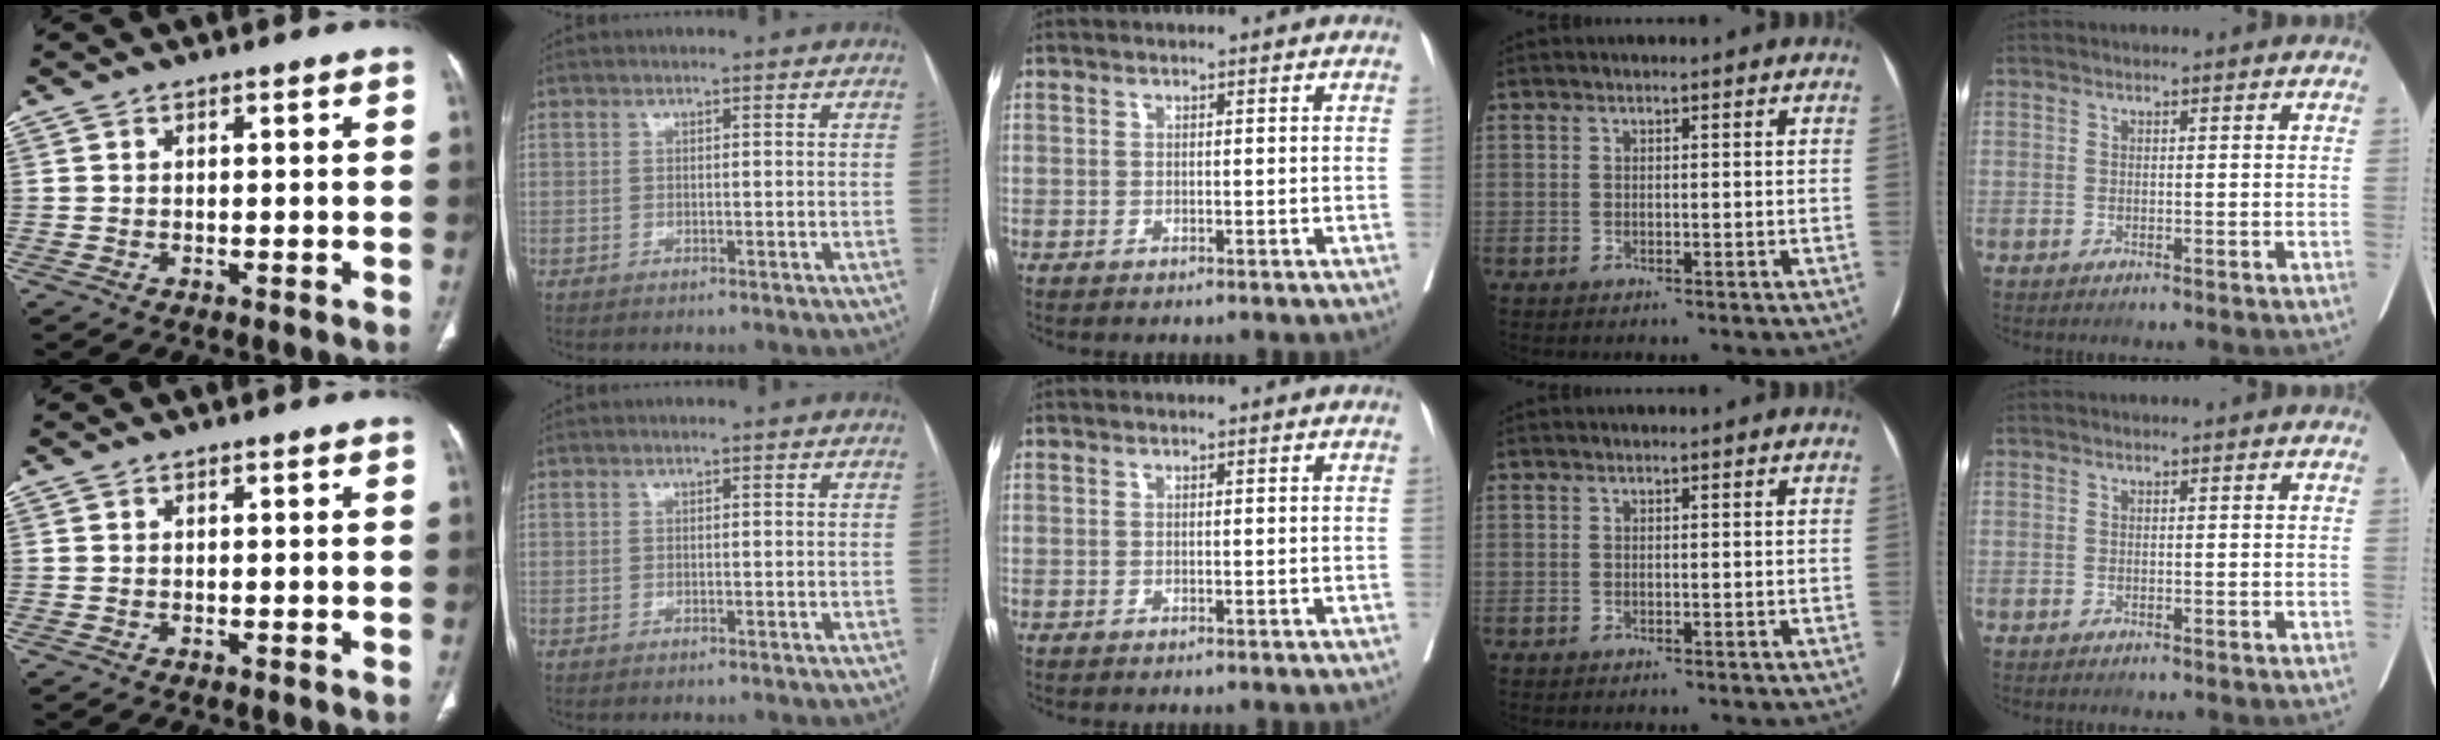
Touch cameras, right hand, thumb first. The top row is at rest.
{}